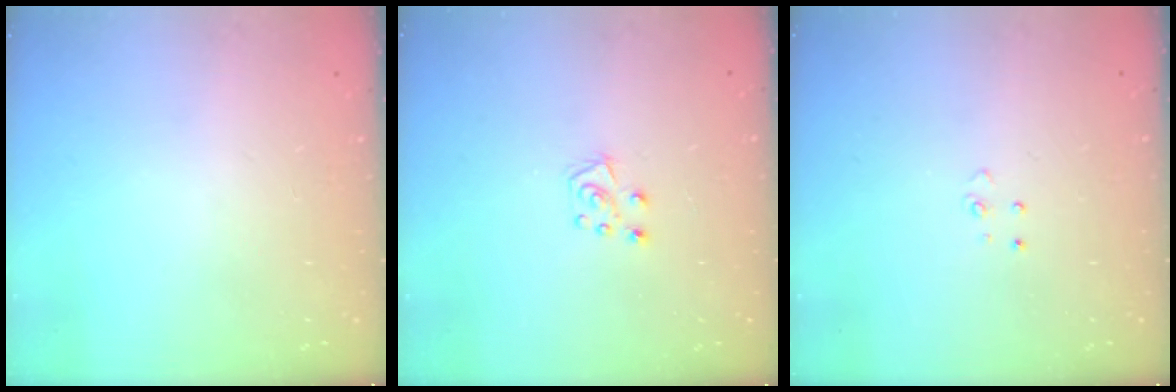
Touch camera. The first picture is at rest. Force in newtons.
{"total": 5.0, "press": 4.9, "slide": 0.4}
{"total": 3.8, "press": 3.8, "slide": 0.3}